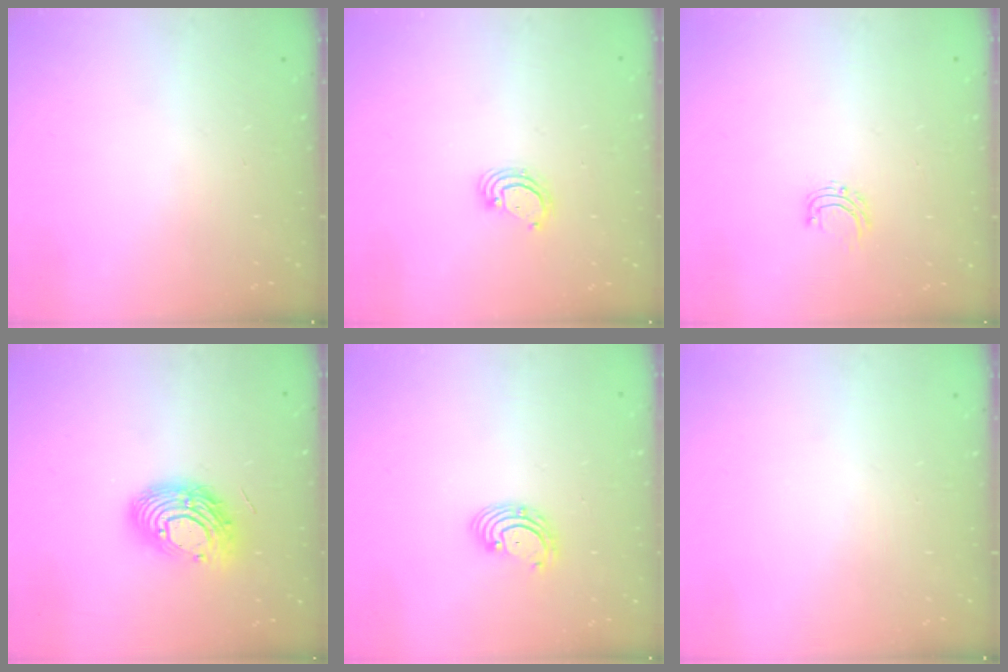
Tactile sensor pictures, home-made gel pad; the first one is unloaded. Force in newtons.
{"total": 3.3, "press": 3.3, "slide": 0.2}
{"total": 4.8, "press": 4.8, "slide": 0.3}
{"total": 15.0, "press": 15.0, "slide": 1.2}
{"total": 2.7, "press": 2.7, "slide": 0.3}
{"total": 0.0}